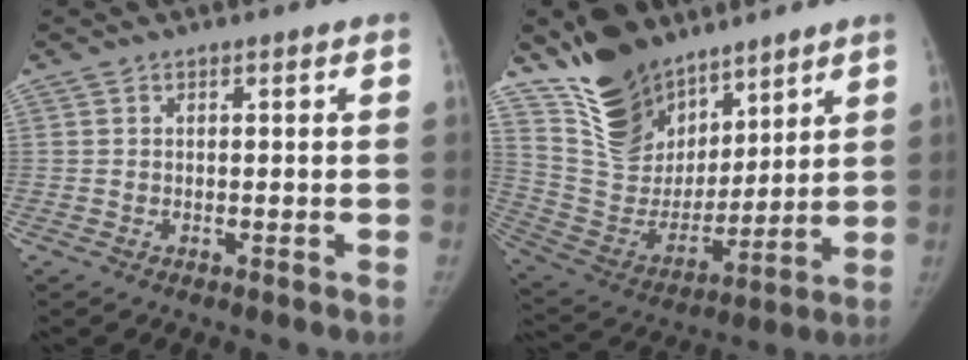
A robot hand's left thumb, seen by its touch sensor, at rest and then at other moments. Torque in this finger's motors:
{"motor_torque": [0.26, 0.14, 1.39, -1.38, 0.08]}